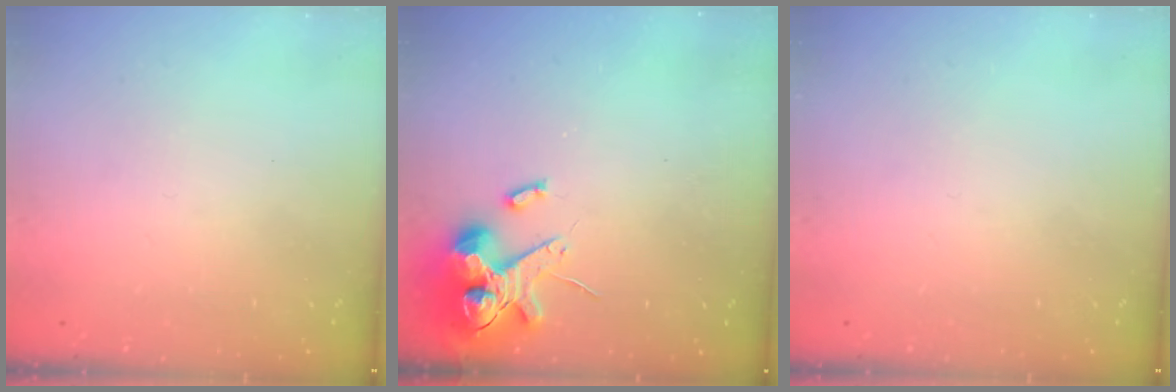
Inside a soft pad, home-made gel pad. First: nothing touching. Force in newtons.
{"total": 12.3, "press": 12.1, "slide": 2.1}
{"total": 0.0}